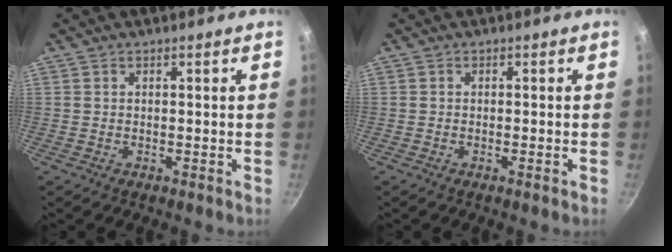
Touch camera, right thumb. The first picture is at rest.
{"total": 0.8, "force": [-0.4, 0.0, 0.7], "torque": [-0.018, 0.004, -0.009]}